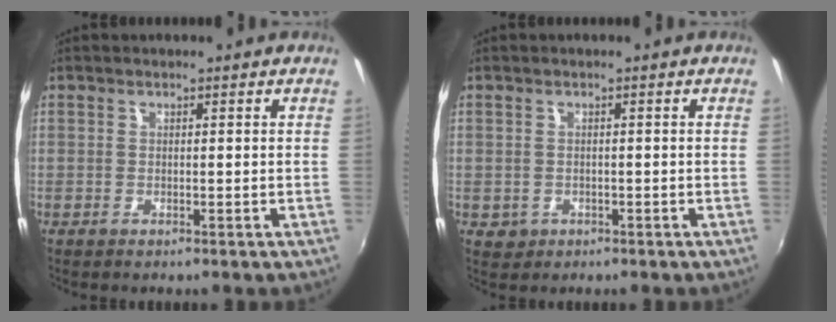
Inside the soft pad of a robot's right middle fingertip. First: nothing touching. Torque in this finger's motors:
{"motor_torque": [-0.02, 0.02, -0.05, -0.01]}